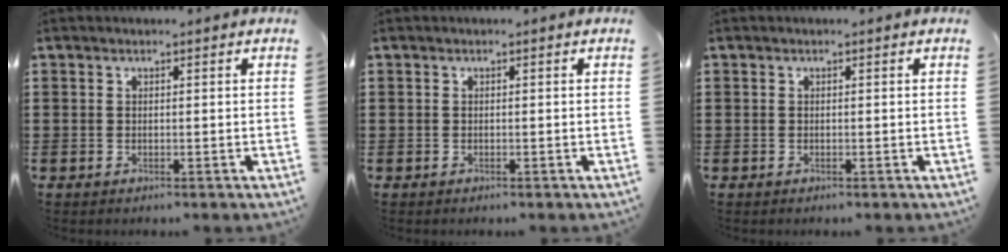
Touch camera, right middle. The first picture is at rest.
{"total": 0.0}
{"total": 0.0}